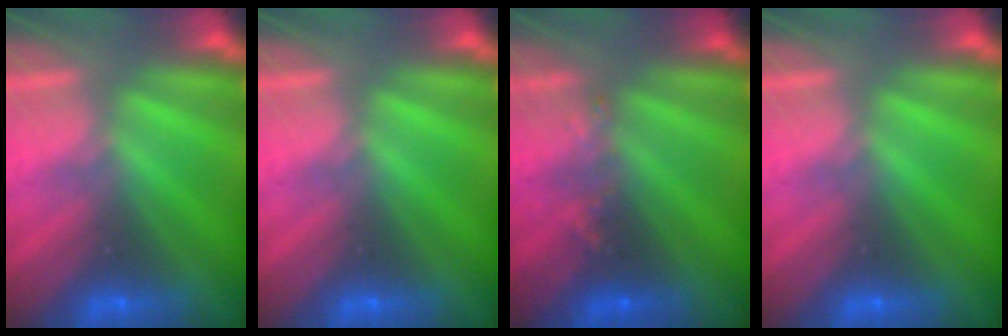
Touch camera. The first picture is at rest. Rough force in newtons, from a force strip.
{"total": 0.0}
{"total": 2.9}
{"total": 0.0}